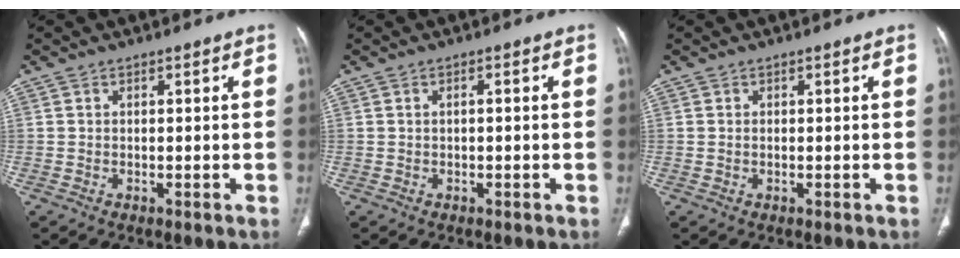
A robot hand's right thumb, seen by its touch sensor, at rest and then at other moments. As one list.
[{"total": 0.9, "force": [-0.1, 0.3, 0.9], "torque": [-0.020, 0.004, -0.002]}, {"total": 0.0}]